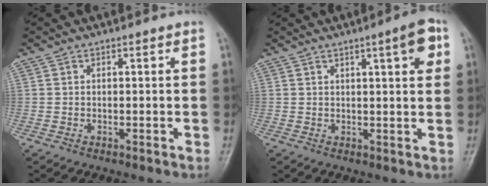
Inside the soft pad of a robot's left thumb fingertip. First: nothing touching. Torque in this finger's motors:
{"motor_torque": [0.08, 0.20, 0.25, 0.18, 0.10]}